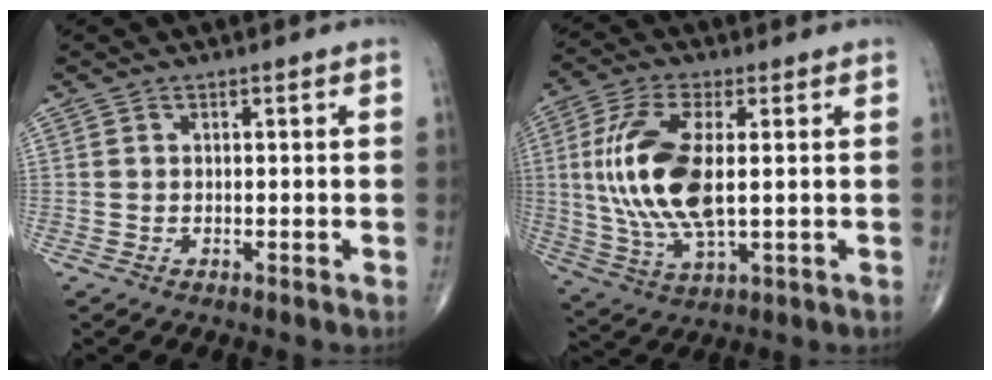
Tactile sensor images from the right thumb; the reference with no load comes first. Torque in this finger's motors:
{"motor_torque": [0.02, 1.28, 1.57, 0.17, 0.55]}